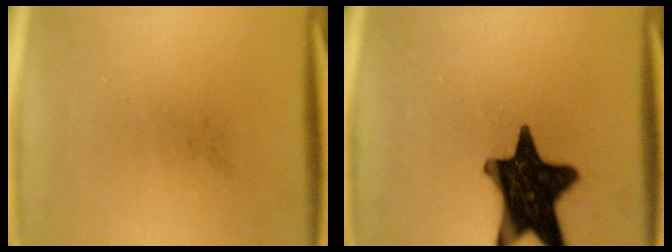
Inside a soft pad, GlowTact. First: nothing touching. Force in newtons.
{"total": 16.7}